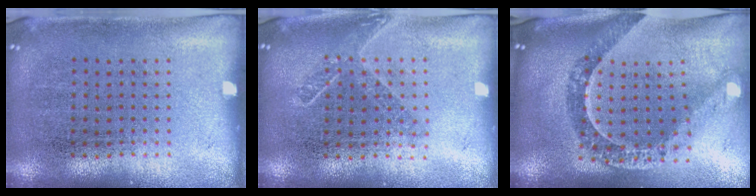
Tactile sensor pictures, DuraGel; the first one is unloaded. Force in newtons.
{"total": 1.5, "press": 1.2, "slide": 0.9}
{"total": 1.4, "press": 1.3, "slide": 0.6}